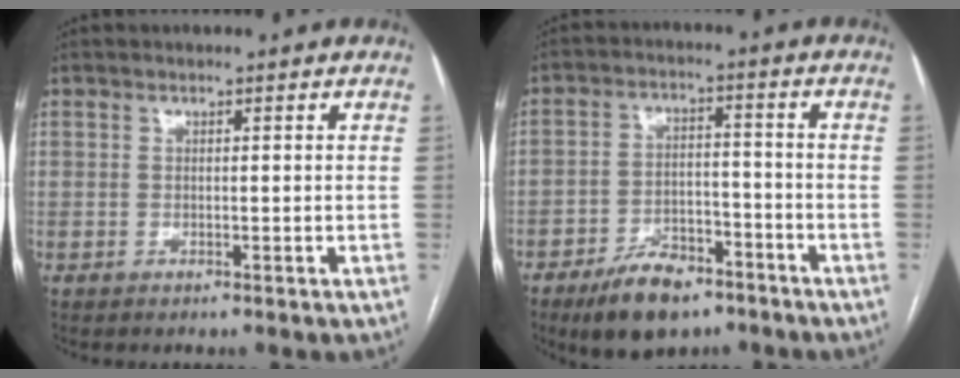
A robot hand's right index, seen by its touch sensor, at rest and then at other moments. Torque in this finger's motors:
{"motor_torque": [1.12, -1.03, 0.29, 0.04]}